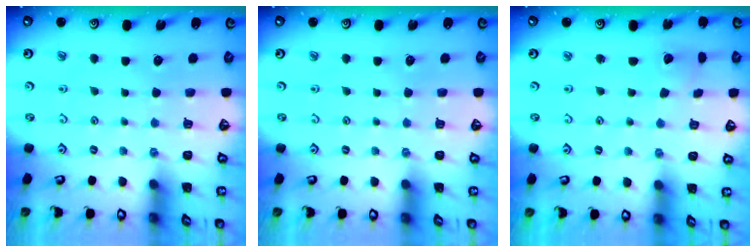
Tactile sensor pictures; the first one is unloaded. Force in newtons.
{"total": 0.0}
{"total": 2.5, "press": 2.5, "slide": 0.2}